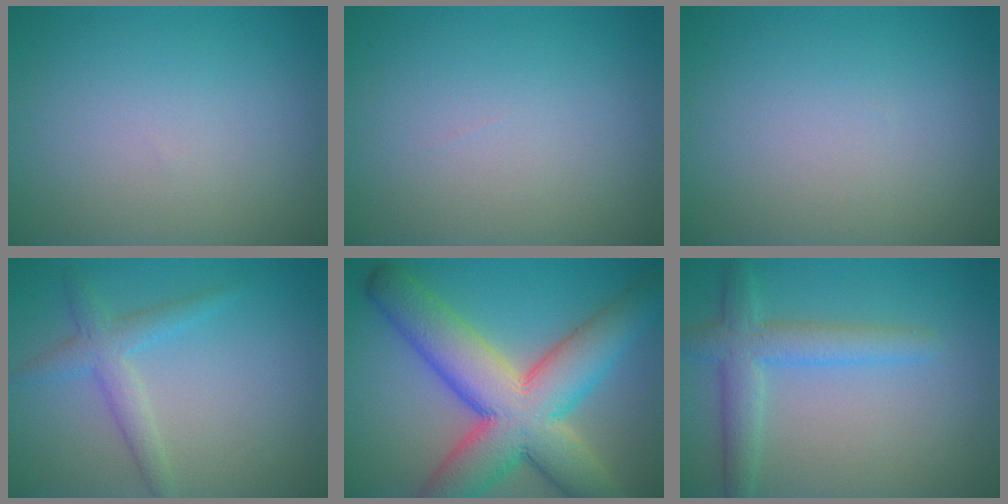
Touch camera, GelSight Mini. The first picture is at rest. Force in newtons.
{"total": 0.0}
{"total": 0.0}
{"total": 2.7, "press": 2.7, "slide": 0.1}
{"total": 12.7, "press": 12.7, "slide": 0.5}
{"total": 2.9, "press": 2.9, "slide": 0.1}